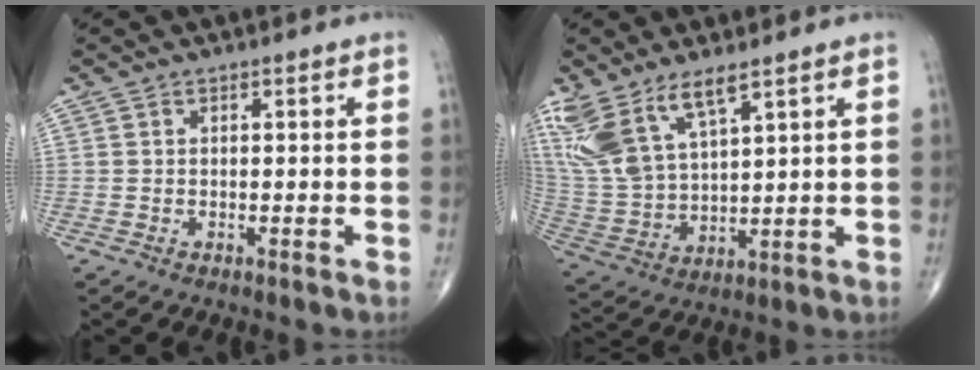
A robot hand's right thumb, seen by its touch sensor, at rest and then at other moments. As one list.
[{"total": 13.5, "force": [8.6, 5.0, 9.1], "torque": [-0.196, -0.027, 0.189]}]